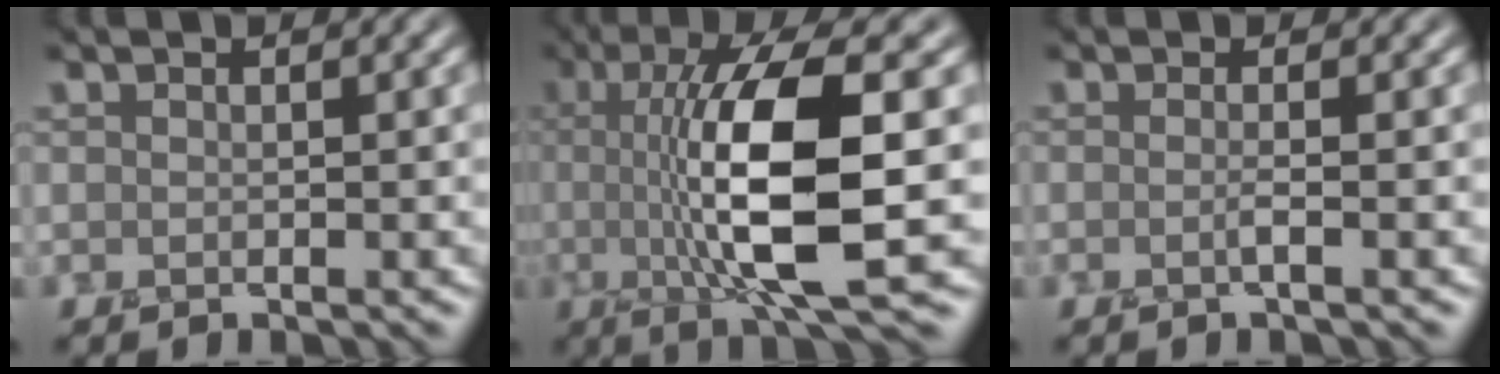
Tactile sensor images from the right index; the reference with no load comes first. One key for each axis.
{"total": 10.8, "fx": -0.1, "fy": 2.8, "fz": 10.5, "tx": -0.174, "ty": -0.005, "tz": 0.002}
{"total": 1.0, "fx": -0.3, "fy": 0.2, "fz": 1.0, "tx": -0.013, "ty": -0.006, "tz": -0.011}